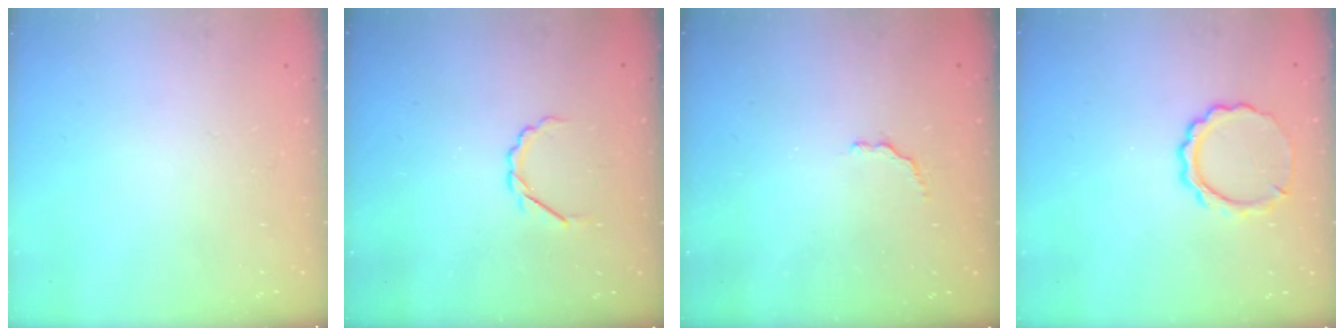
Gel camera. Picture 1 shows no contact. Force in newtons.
{"total": 3.4, "press": 3.3, "slide": 1.0}
{"total": 2.6, "press": 2.5, "slide": 0.9}
{"total": 7.6, "press": 7.5, "slide": 0.5}